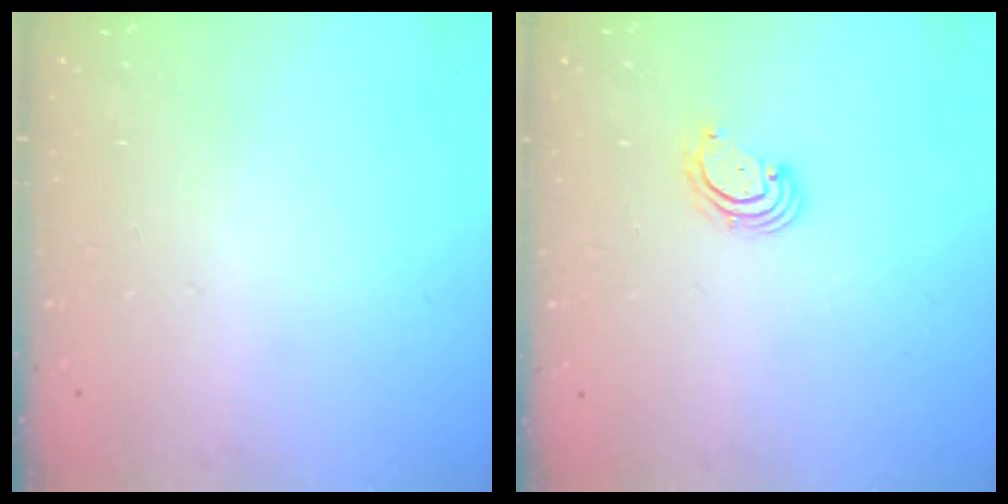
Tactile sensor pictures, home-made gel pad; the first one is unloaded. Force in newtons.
{"total": 2.5, "press": 2.5, "slide": 0.3}